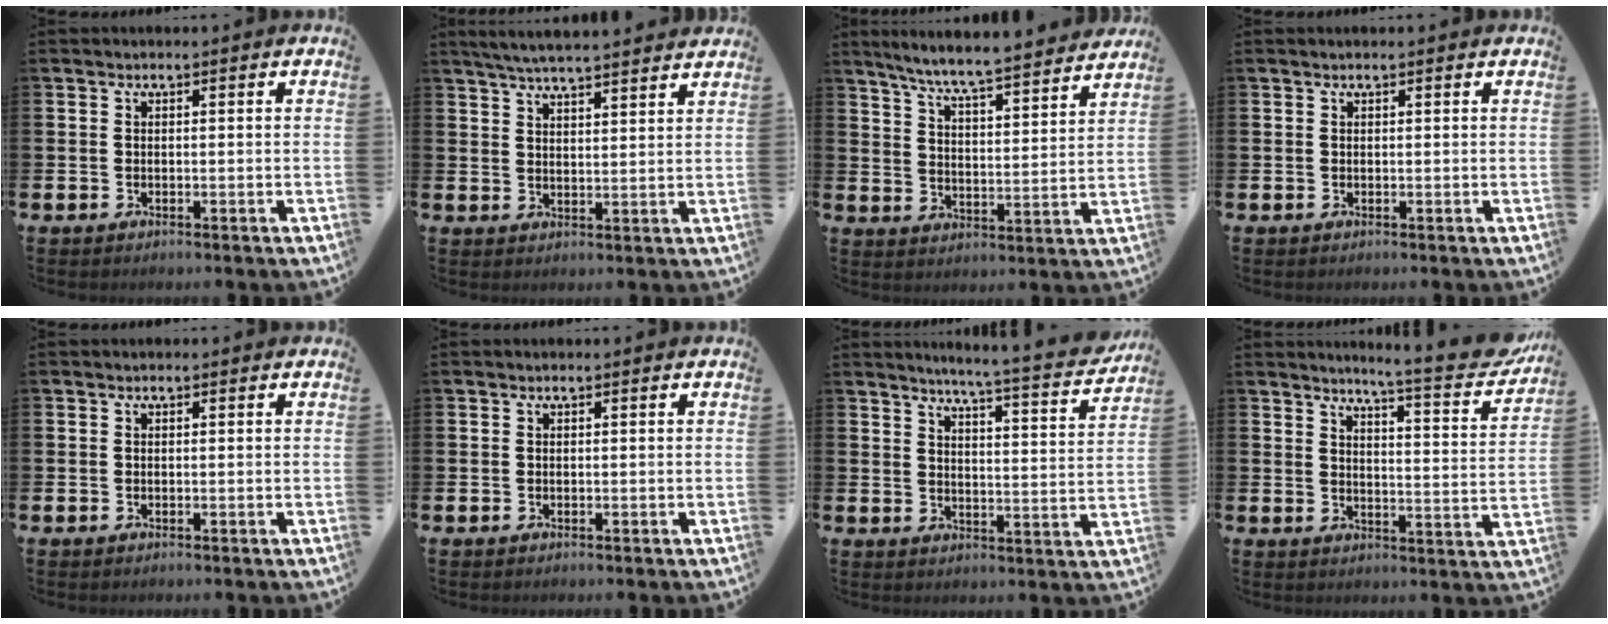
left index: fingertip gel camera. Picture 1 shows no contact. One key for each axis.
{"total": 5.3, "fx": 5.2, "fy": -0.1, "fz": 1.1, "tx": -0.042, "ty": -0.020, "tz": 0.094}
{"total": 7.3, "fx": 6.9, "fy": -0.2, "fz": 2.3, "tx": -0.073, "ty": -0.049, "tz": 0.119}
{"total": 0.6, "fx": 0.5, "fy": 0.0, "fz": 0.3, "tx": -0.006, "ty": 0.001, "tz": 0.008}
{"total": 0.0}
{"total": 0.0}
{"total": 5.7, "fx": 5.4, "fy": -0.6, "fz": 1.7, "tx": -0.039, "ty": -0.047, "tz": 0.086}
{"total": 6.5, "fx": 6.0, "fy": -0.1, "fz": 2.6, "tx": -0.051, "ty": -0.053, "tz": 0.094}